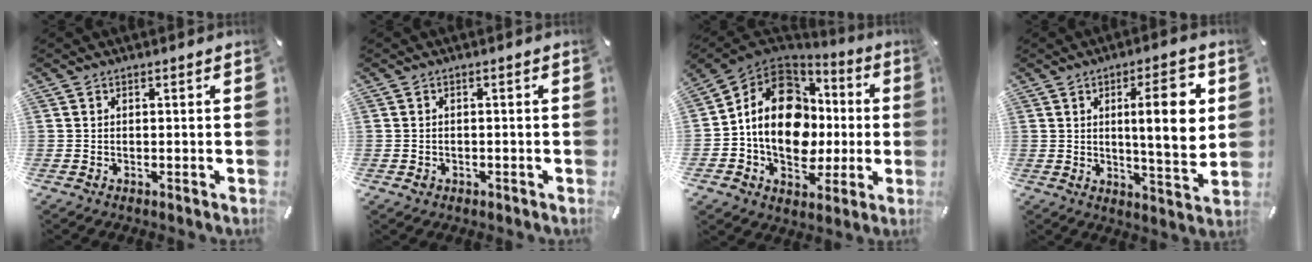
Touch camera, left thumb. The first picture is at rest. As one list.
[{"total": 1.4, "force": [-0.7, 1.1, 0.5], "torque": [-0.009, 0.004, -0.014]}, {"total": 17.3, "force": [0.3, 13.4, 10.9], "torque": [-0.206, 0.002, 0.011]}, {"total": 14.1, "force": [3.3, 3.3, 13.3], "torque": [-0.188, -0.008, 0.043]}]